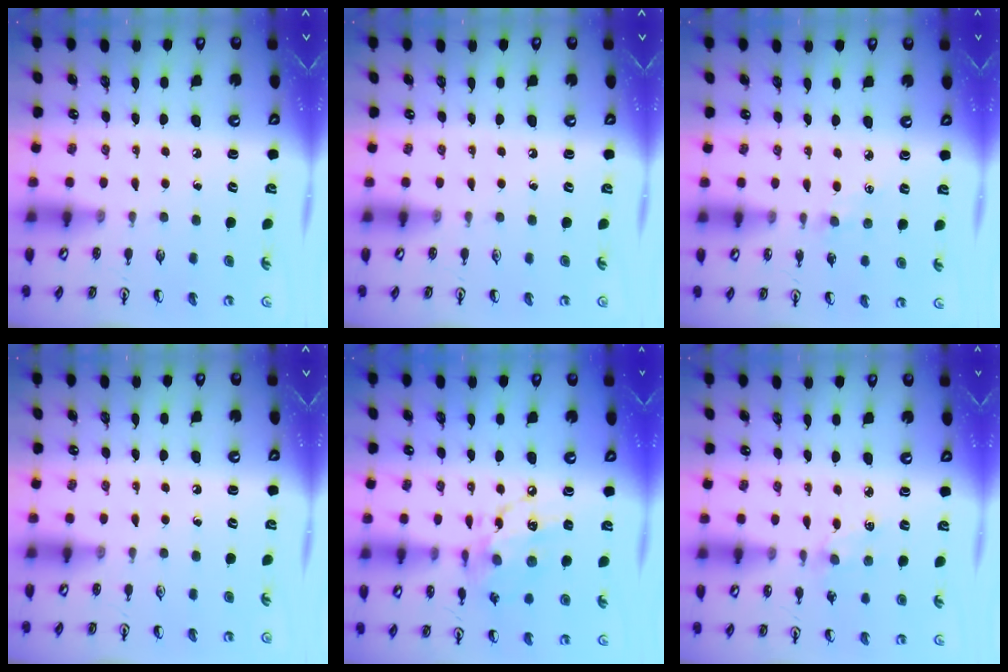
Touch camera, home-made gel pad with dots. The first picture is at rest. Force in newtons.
{"total": 0.0}
{"total": 2.5, "press": 2.5, "slide": 0.2}
{"total": 0.0}
{"total": 13.0, "press": 13.0, "slide": 0.9}
{"total": 4.2, "press": 4.2, "slide": 0.6}